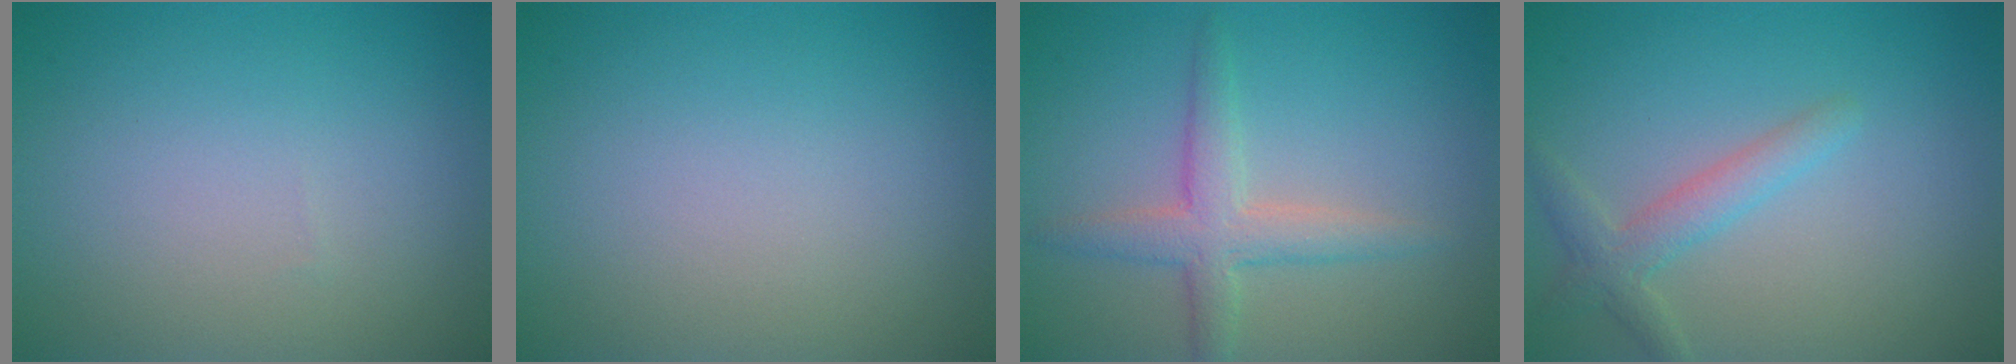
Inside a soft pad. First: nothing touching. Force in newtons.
{"total": 0.0}
{"total": 3.2, "press": 3.2, "slide": 0.1}
{"total": 2.5, "press": 2.5, "slide": 0.1}